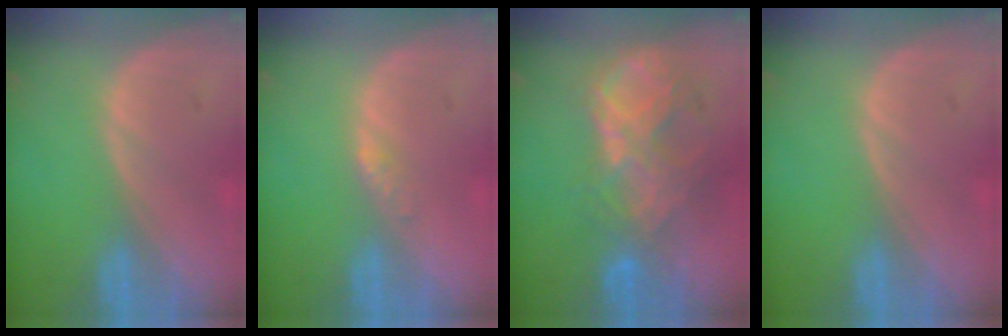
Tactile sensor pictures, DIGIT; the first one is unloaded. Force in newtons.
{"total": 1.2, "press": 1.2, "slide": 0.1}
{"total": 9.2, "press": 7.8, "slide": 4.9}
{"total": 0.0}